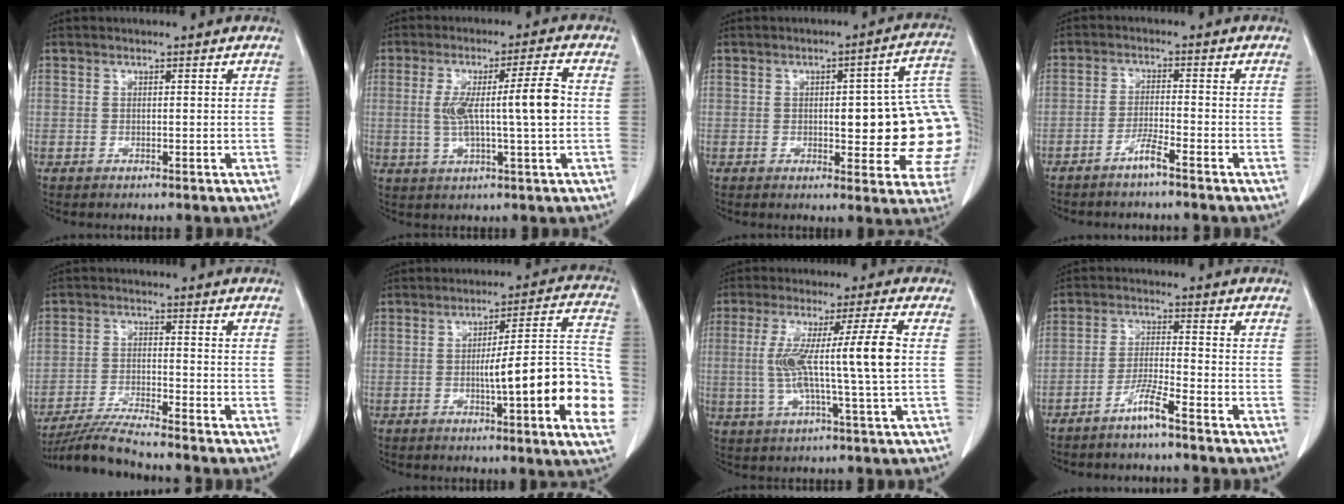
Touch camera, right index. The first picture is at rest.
{"total": 9.9, "force": [0.1, 0.3, 9.9], "torque": [-0.173, 0.014, 0.002]}
{"total": 17.2, "force": [0.2, 4.3, 16.7], "torque": [-0.152, 0.023, 0.008]}
{"total": 3.0, "force": [-2.4, -0.4, 1.9], "torque": [-0.039, -0.003, -0.048]}
{"total": 7.1, "force": [-6.5, -1.2, 2.6], "torque": [-0.049, -0.025, -0.125]}
{"total": 18.1, "force": [-3.8, 1.4, 17.7], "torque": [-0.165, 0.023, -0.044]}
{"total": 12.2, "force": [0.4, -0.9, 12.2], "torque": [-0.227, 0.010, 0.005]}
{"total": 4.5, "force": [-3.4, -0.5, 2.9], "torque": [-0.059, -0.004, -0.072]}